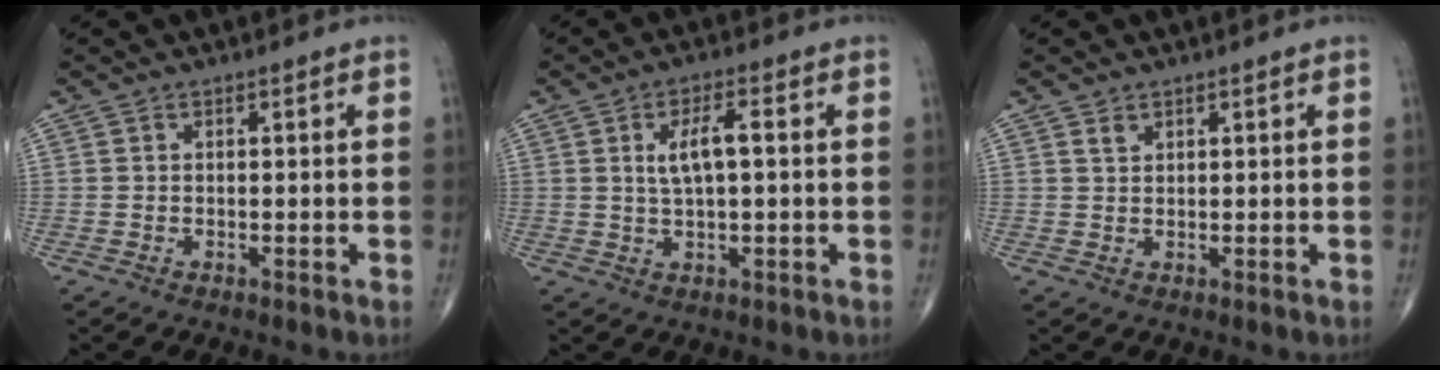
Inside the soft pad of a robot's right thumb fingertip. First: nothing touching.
{"total": 5.8, "force": [0.9, 1.9, 5.4], "torque": [-0.107, 0.005, 0.016]}
{"total": 1.3, "force": [0.9, 0.7, 0.5], "torque": [-0.004, -0.004, 0.017]}